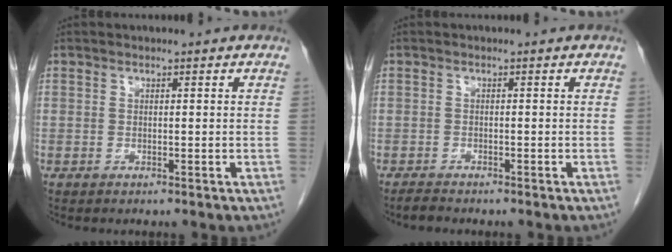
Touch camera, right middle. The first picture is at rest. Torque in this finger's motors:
{"motor_torque": [0.06, -0.02, -0.03, 0.00]}